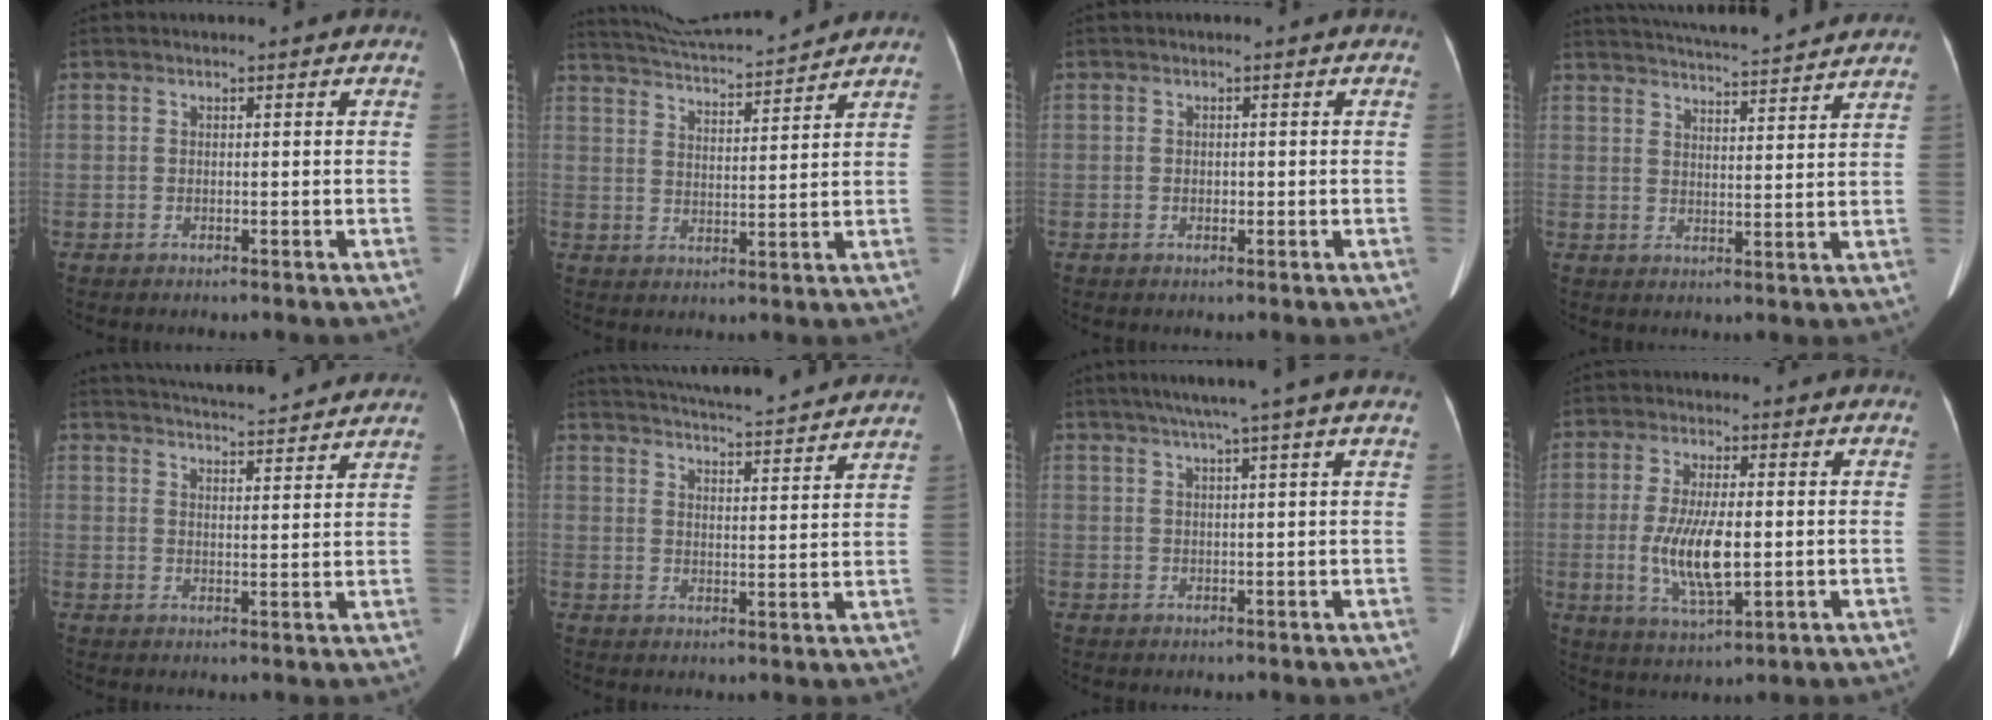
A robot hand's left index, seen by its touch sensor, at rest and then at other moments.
{"total": 12.3, "force": [11.8, -0.1, 3.6], "torque": [-0.074, 0.007, 0.182]}
{"total": 0.8, "force": [-0.5, 0.6, 0.4], "torque": [-0.010, -0.008, -0.009]}
{"total": 17.6, "force": [16.4, 1.3, 6.3], "torque": [-0.104, 0.014, 0.219]}
{"total": 15.6, "force": [14.6, 1.7, 5.3], "torque": [-0.083, 0.018, 0.192]}
{"total": 20.9, "force": [19.4, 2.0, 7.6], "torque": [-0.126, -0.001, 0.251]}
{"total": 6.8, "force": [5.2, -1.4, 4.3], "torque": [-0.059, 0.022, 0.070]}
{"total": 8.9, "force": [-1.1, 2.5, 8.5], "torque": [-0.178, -0.019, -0.015]}